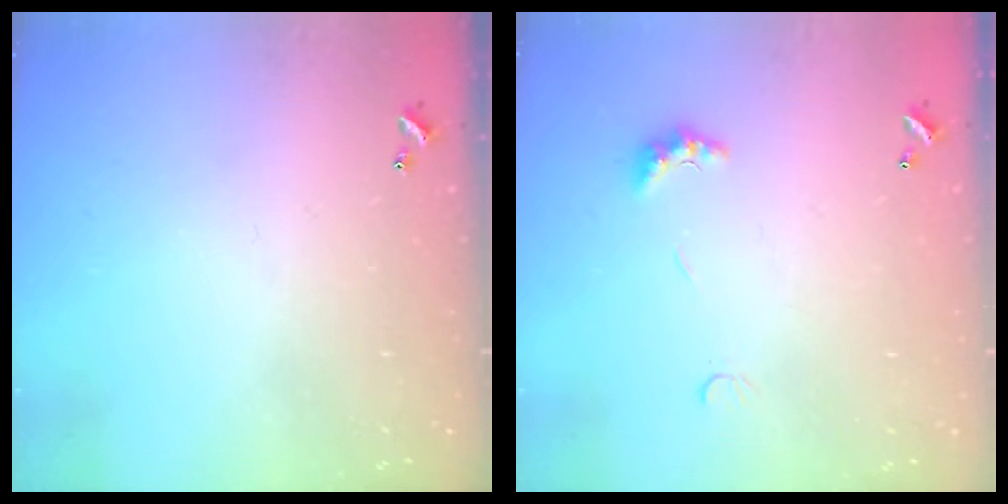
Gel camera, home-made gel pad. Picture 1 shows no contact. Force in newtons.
{"total": 3.6, "press": 3.5, "slide": 0.8}